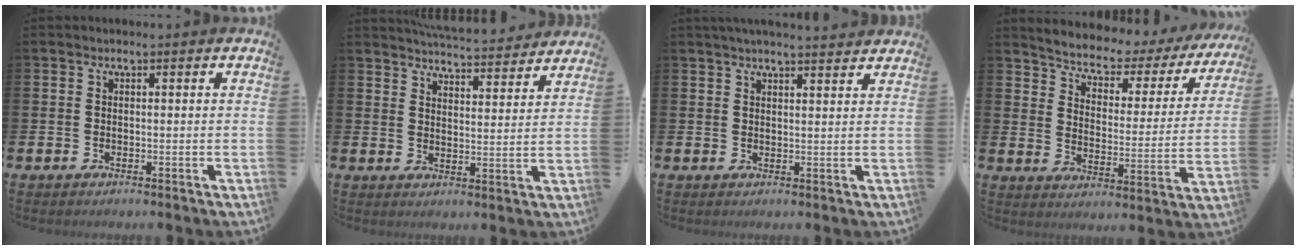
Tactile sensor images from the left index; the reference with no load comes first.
{"total": 5.8, "force": [5.8, 0.3, 0.6], "torque": [-0.021, -0.041, 0.102]}
{"total": 2.8, "force": [2.7, -0.2, 0.5], "torque": [-0.016, -0.011, 0.050]}
{"total": 4.8, "force": [4.3, 1.8, 1.1], "torque": [-0.049, -0.038, 0.065]}